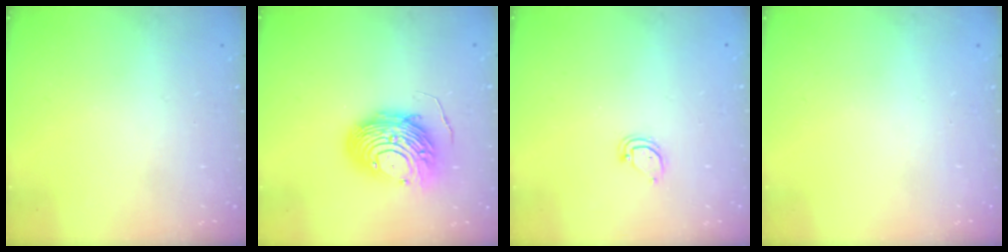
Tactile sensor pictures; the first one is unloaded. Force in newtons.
{"total": 13.5, "press": 13.4, "slide": 1.0}
{"total": 3.6, "press": 3.6, "slide": 0.2}
{"total": 0.0}